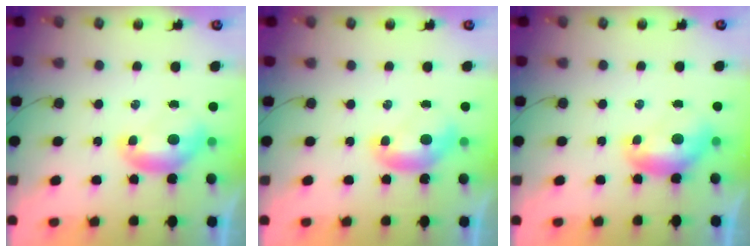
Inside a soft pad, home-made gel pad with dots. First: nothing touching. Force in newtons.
{"total": 0.0}
{"total": 1.0, "press": 0.8, "slide": 0.6}